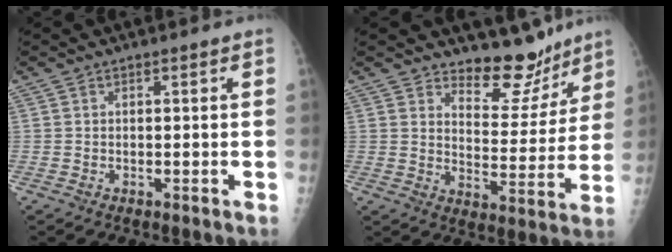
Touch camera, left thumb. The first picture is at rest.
{"total": 10.5, "force": [9.2, 4.4, 2.6], "torque": [0.005, -0.082, 0.137]}